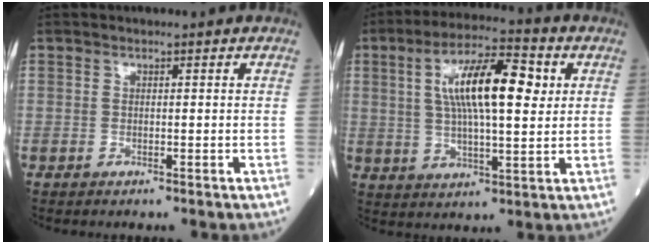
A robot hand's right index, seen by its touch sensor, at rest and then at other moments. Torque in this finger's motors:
{"motor_torque": [1.26, 0.88, 0.38, 0.21]}